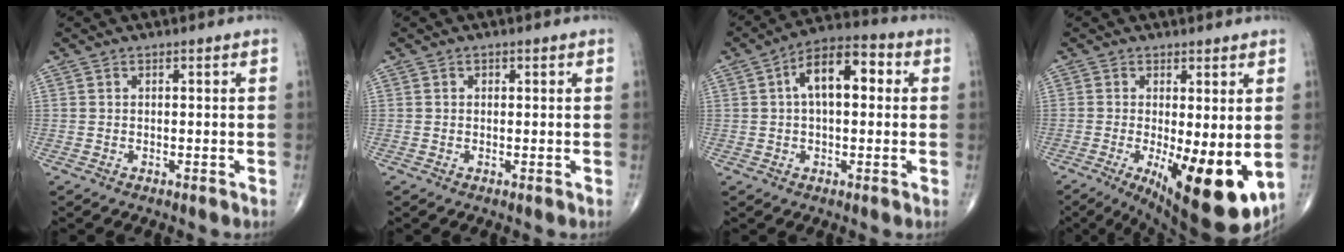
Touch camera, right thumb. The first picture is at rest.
{"total": 0.5, "force": [0.1, 0.5, 0.2], "torque": [0.004, 0.000, 0.001]}
{"total": 10.9, "force": [1.9, 5.6, 9.2], "torque": [-0.134, 0.028, 0.019]}
{"total": 15.4, "force": [-3.1, 5.2, 14.1], "torque": [-0.187, -0.031, -0.027]}